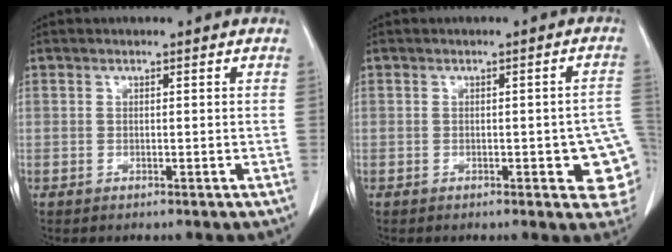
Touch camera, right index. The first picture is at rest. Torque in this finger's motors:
{"motor_torque": [0.22, -0.05, 0.11, 0.02]}